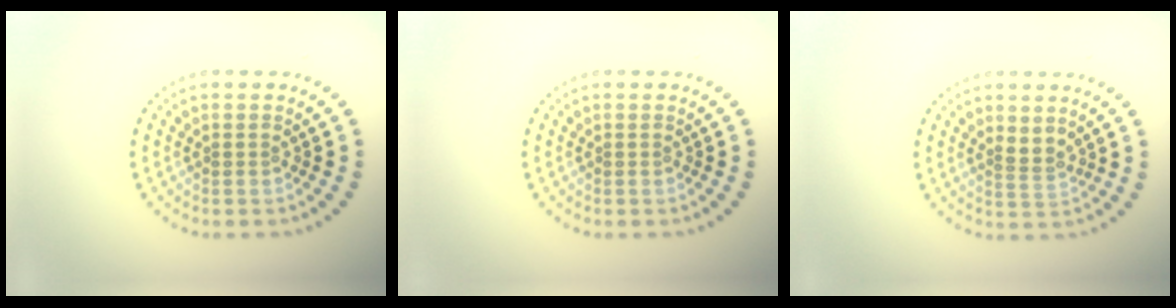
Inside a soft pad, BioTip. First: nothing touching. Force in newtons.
{"total": 0.0}
{"total": 1.8, "press": 1.2, "slide": 1.2}